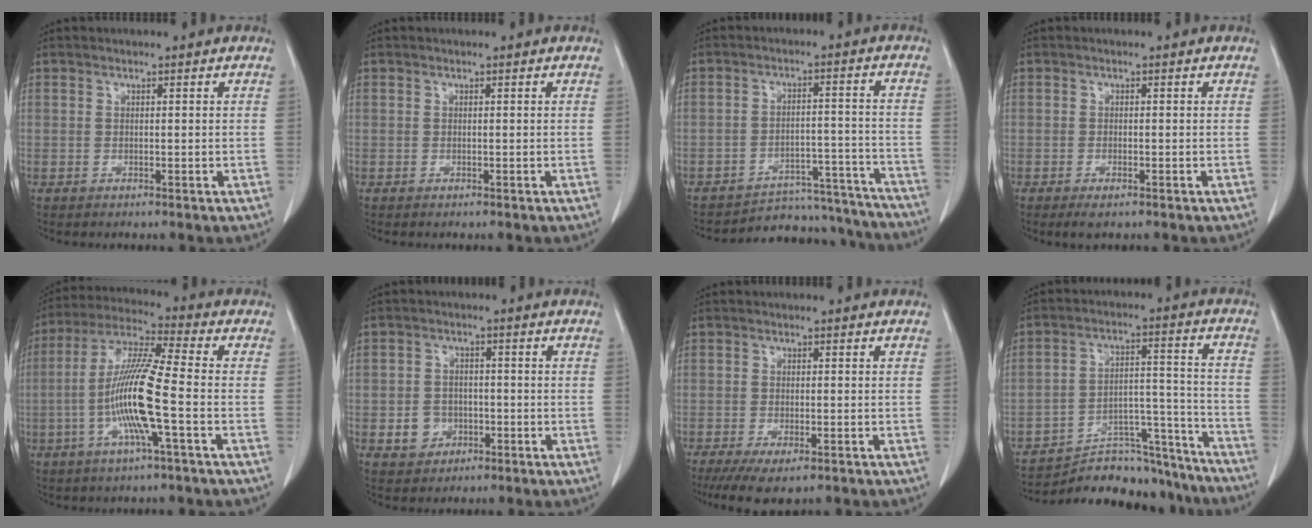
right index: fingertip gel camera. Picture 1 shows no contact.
{"total": 0.0}
{"total": 16.3, "force": [-15.8, 3.7, 1.0], "torque": [0.005, 0.043, -0.200]}
{"total": 2.1, "force": [-1.3, 0.6, 1.5], "torque": [-0.018, -0.004, -0.016]}
{"total": 13.0, "force": [-3.0, 0.2, 12.7], "torque": [-0.257, -0.002, -0.066]}
{"total": 4.2, "force": [-1.3, 3.7, 1.4], "torque": [-0.016, 0.008, -0.013]}
{"total": 7.8, "force": [-5.5, 2.4, 4.9], "torque": [-0.075, -0.016, -0.084]}
{"total": 19.0, "force": [-17.8, 5.0, 4.6], "torque": [-0.081, 0.041, -0.270]}